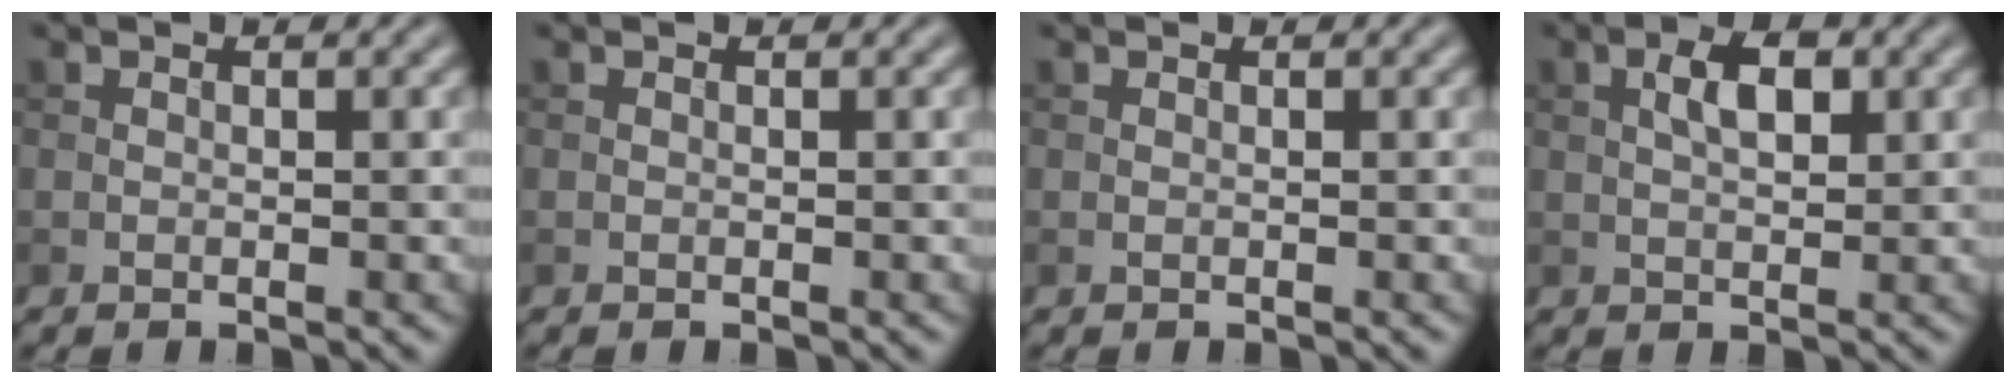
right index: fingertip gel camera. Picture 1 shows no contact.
{"total": 0.0}
{"total": 0.0}
{"total": 3.1, "force": [0.8, 1.5, 2.6], "torque": [-0.048, 0.005, 0.013]}